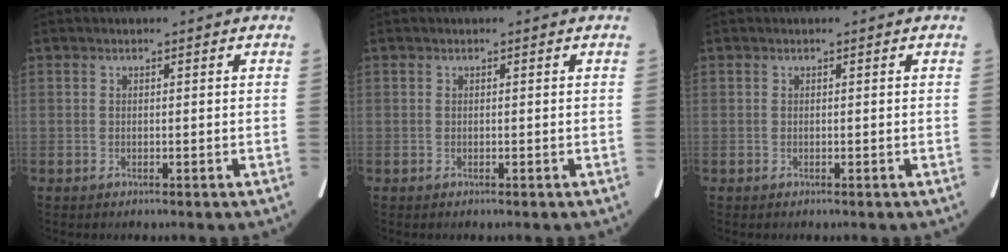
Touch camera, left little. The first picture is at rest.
{"total": 0.0}
{"total": 0.0}